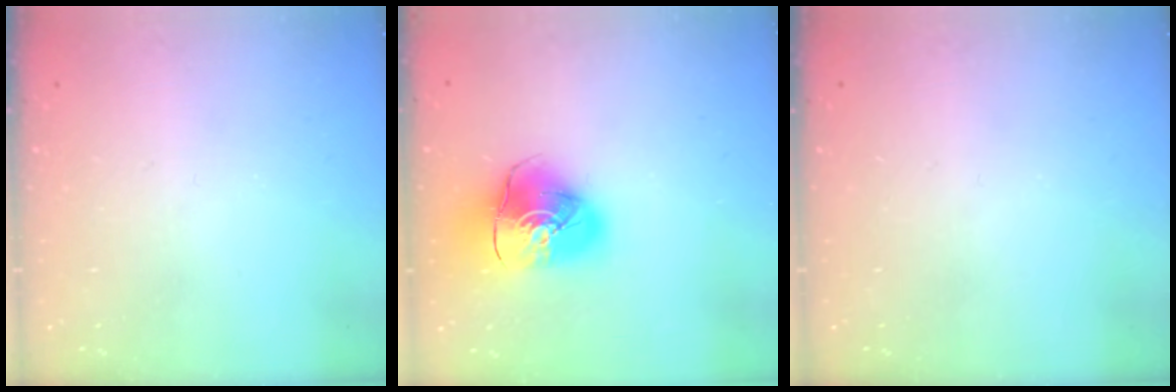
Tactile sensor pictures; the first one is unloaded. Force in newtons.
{"total": 13.5, "press": 13.4, "slide": 1.9}
{"total": 0.0}